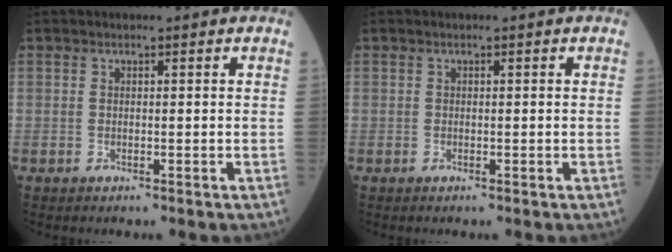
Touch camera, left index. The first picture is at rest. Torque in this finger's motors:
{"motor_torque": [0.14, 0.04, 0.02, -0.01]}